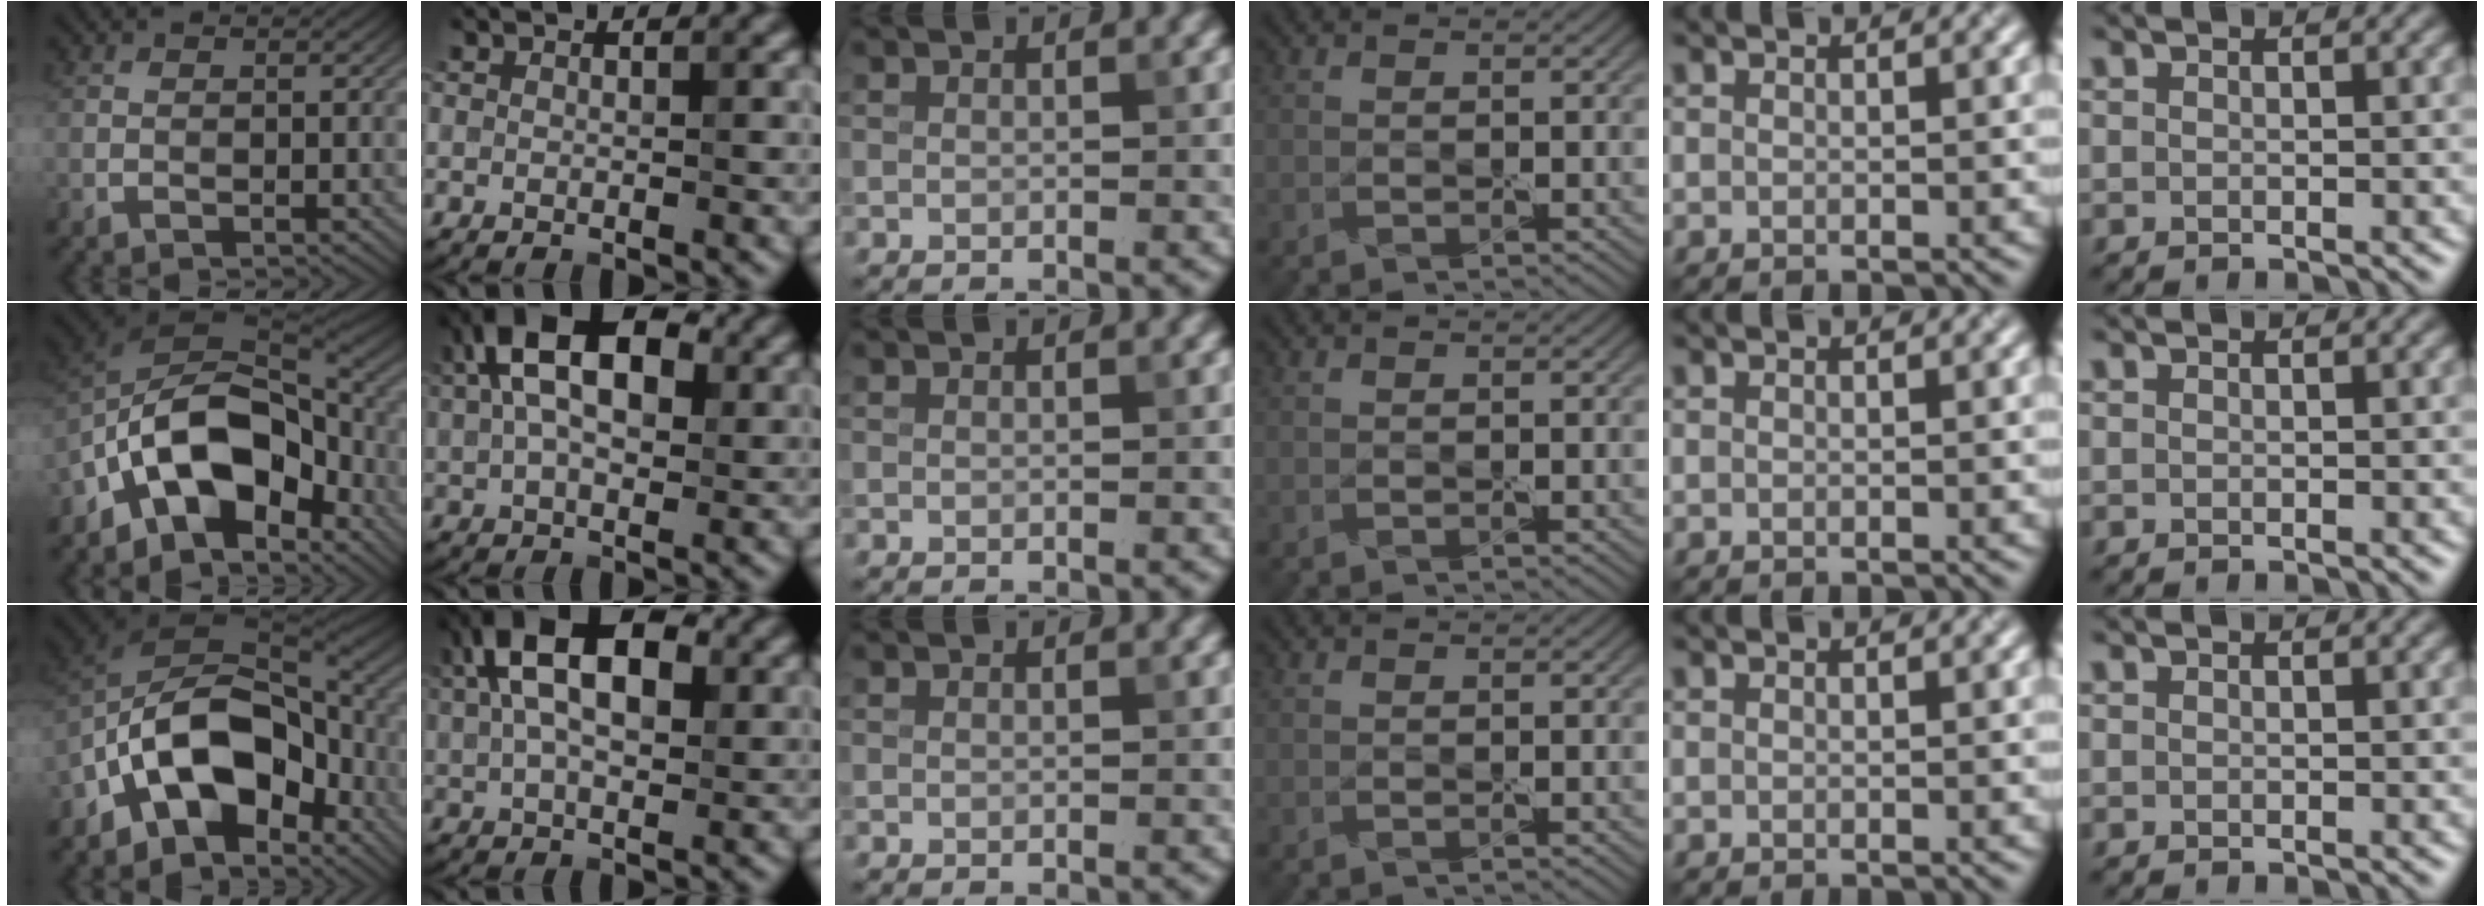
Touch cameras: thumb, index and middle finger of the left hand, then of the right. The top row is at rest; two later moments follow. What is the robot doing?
{"motion": "peel", "object": "shipping label"}